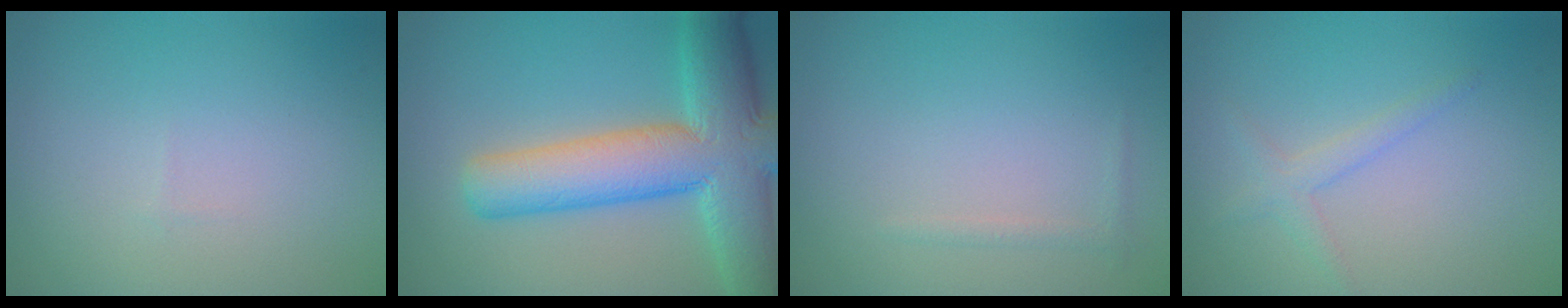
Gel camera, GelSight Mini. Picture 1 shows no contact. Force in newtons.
{"total": 11.5, "press": 11.5, "slide": 0.5}
{"total": 0.7, "press": 0.7, "slide": 0.0}
{"total": 1.6, "press": 1.6, "slide": 0.1}